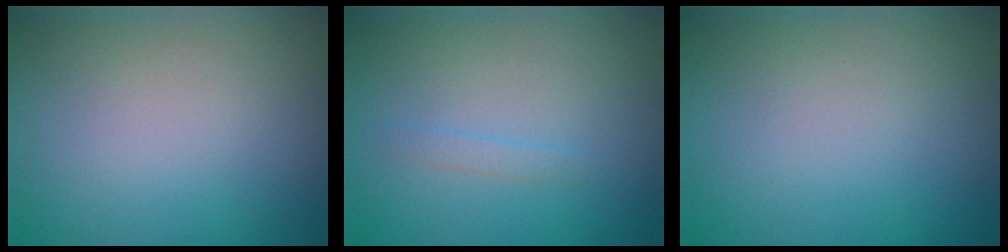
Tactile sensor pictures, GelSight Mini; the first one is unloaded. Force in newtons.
{"total": 0.7, "press": 0.7, "slide": 0.1}
{"total": 0.0}